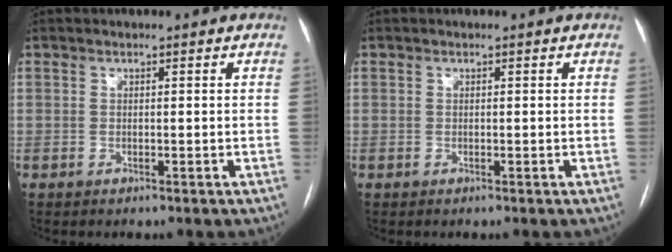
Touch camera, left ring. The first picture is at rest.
{"total": 0.0}